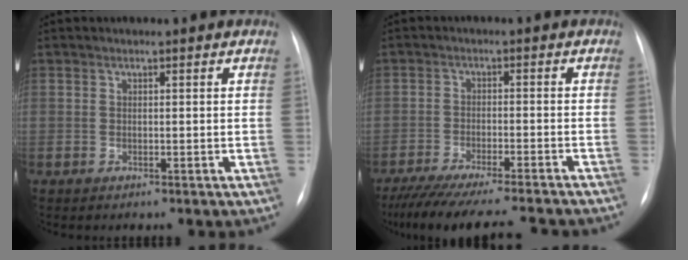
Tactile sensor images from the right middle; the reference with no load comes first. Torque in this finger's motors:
{"motor_torque": [1.07, -1.07, 0.19, 0.06]}